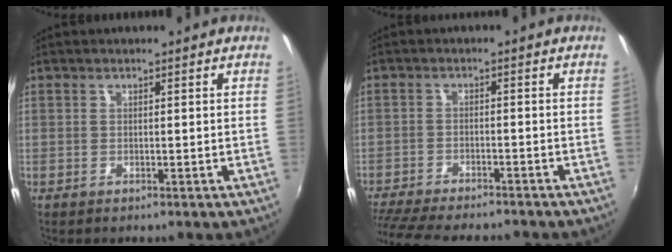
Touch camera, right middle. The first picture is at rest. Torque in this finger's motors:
{"motor_torque": [1.00, -1.14, 0.16, 0.05]}